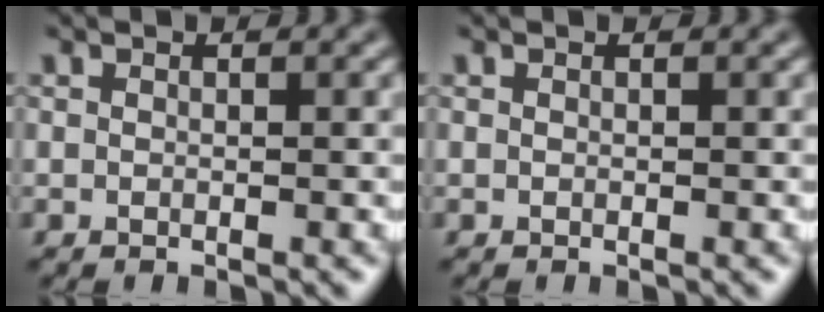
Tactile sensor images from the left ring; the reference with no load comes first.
{"total": 0.0}